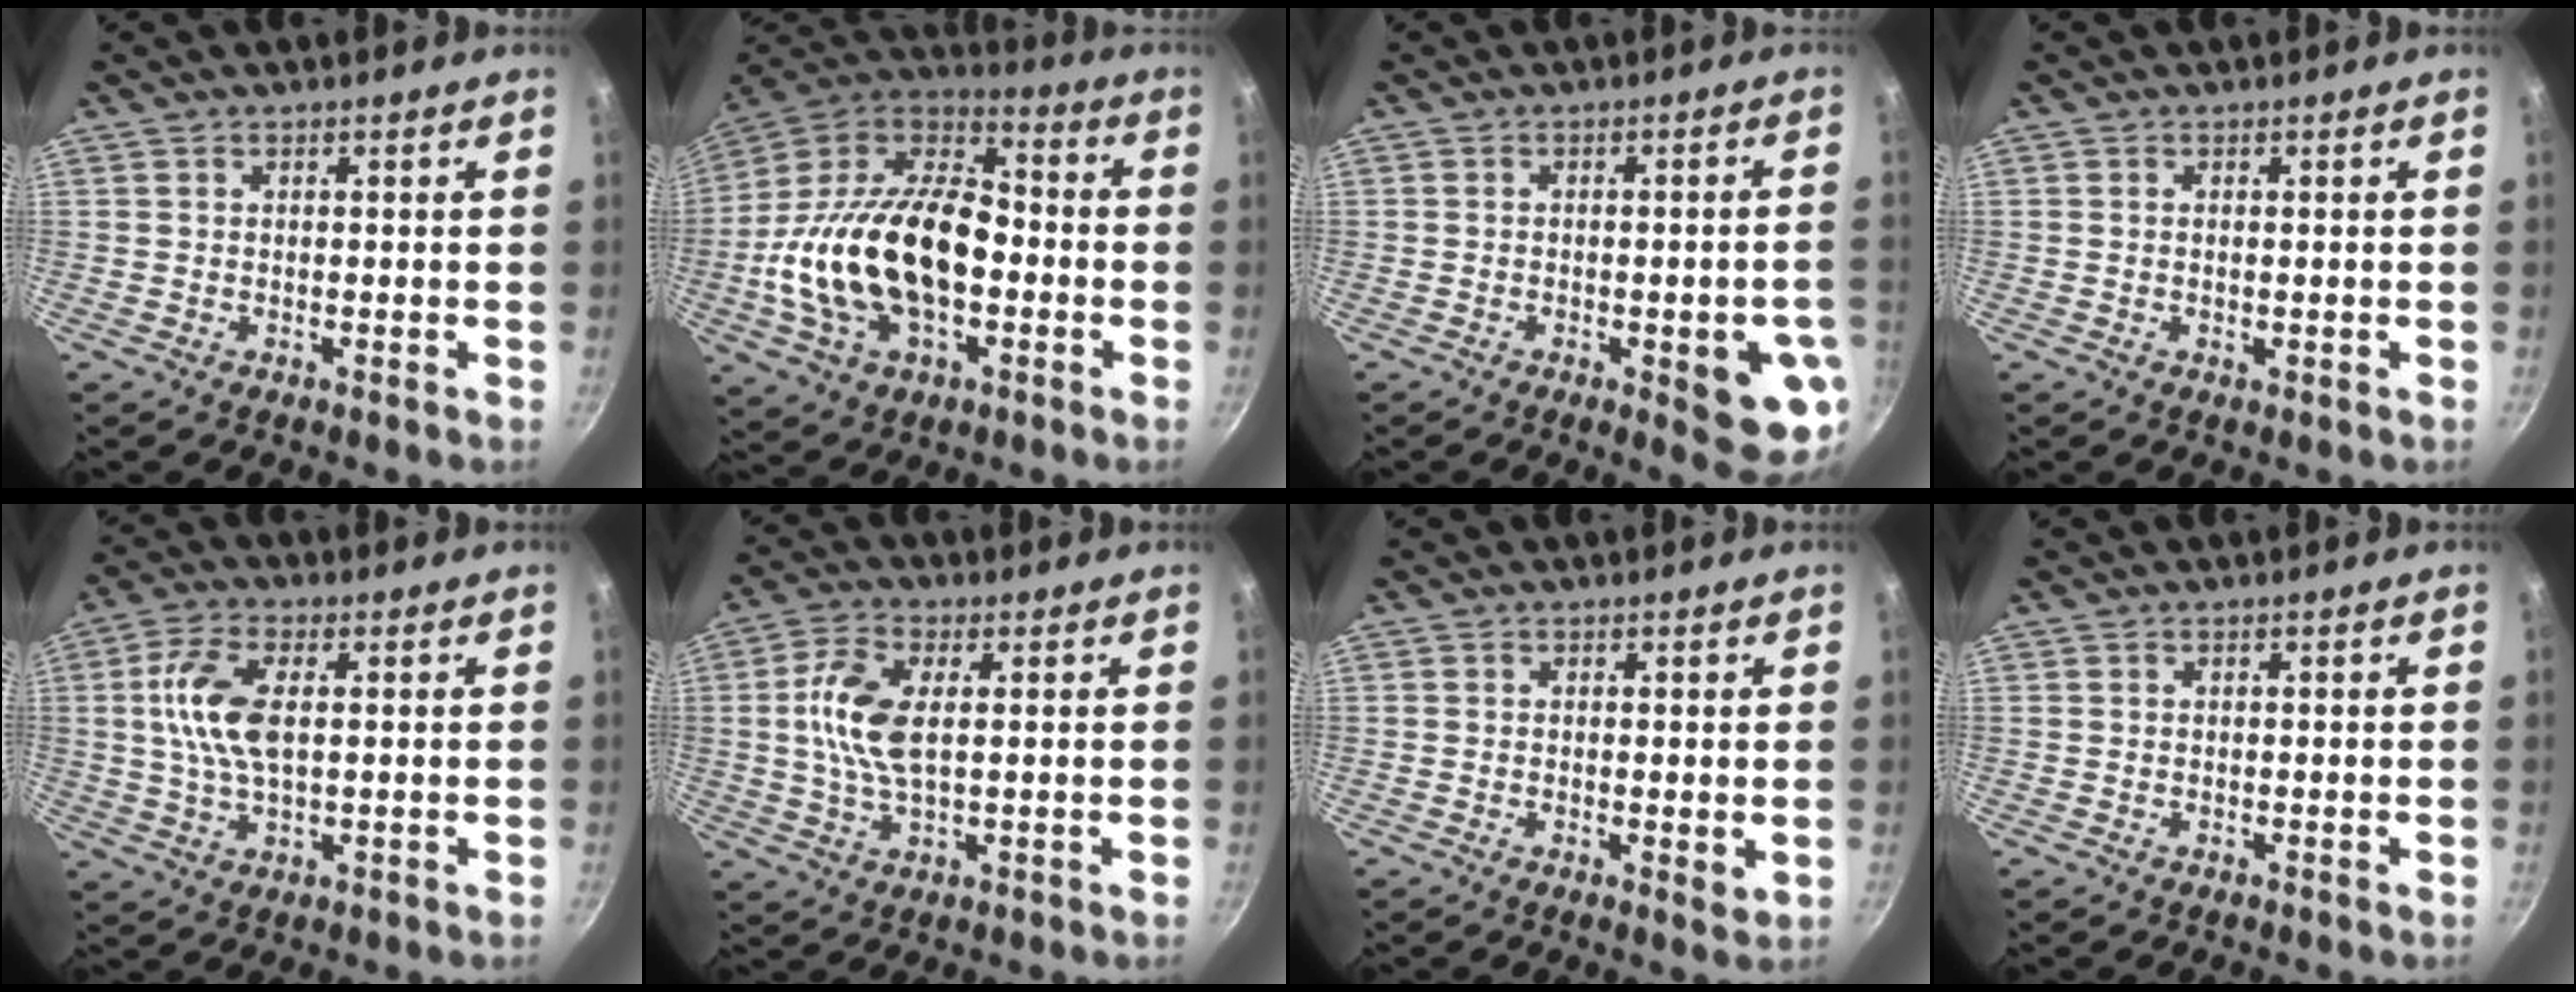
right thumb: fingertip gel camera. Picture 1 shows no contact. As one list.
[{"total": 26.1, "force": [-4.0, 15.6, 20.5], "torque": [-0.365, 0.048, -0.081]}, {"total": 10.9, "force": [-3.0, 3.6, 9.9], "torque": [-0.089, 0.007, -0.034]}, {"total": 0.7, "force": [-0.1, 0.2, 0.7], "torque": [-0.012, 0.000, -0.001]}, {"total": 10.0, "force": [1.4, 5.0, 8.6], "torque": [-0.168, 0.009, 0.022]}, {"total": 9.5, "force": [1.2, 4.6, 8.2], "torque": [-0.166, 0.009, 0.019]}, {"total": 1.9, "force": [0.1, 0.6, 1.8], "torque": [-0.029, -0.007, 0.000]}, {"total": 0.0}]